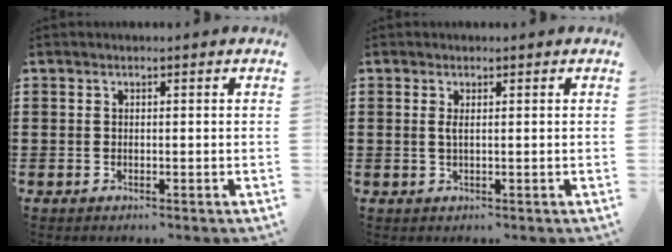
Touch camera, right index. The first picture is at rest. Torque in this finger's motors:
{"motor_torque": [0.02, -0.02, 0.01, 0.01]}